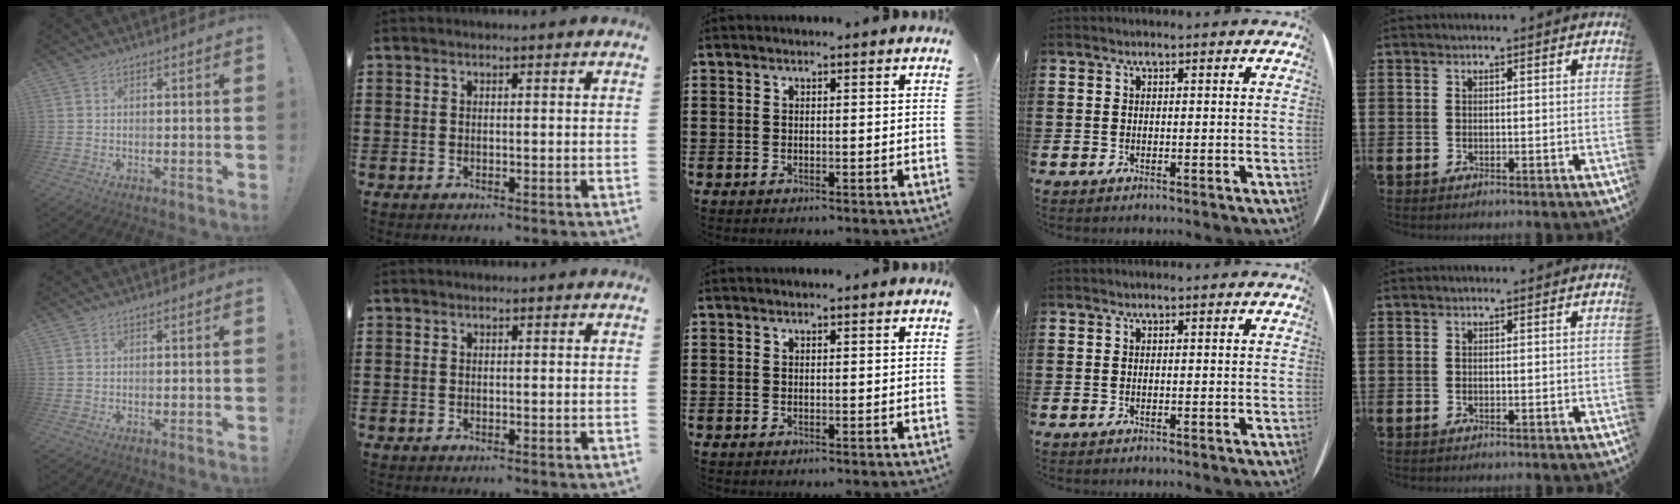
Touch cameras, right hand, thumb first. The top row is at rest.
{}